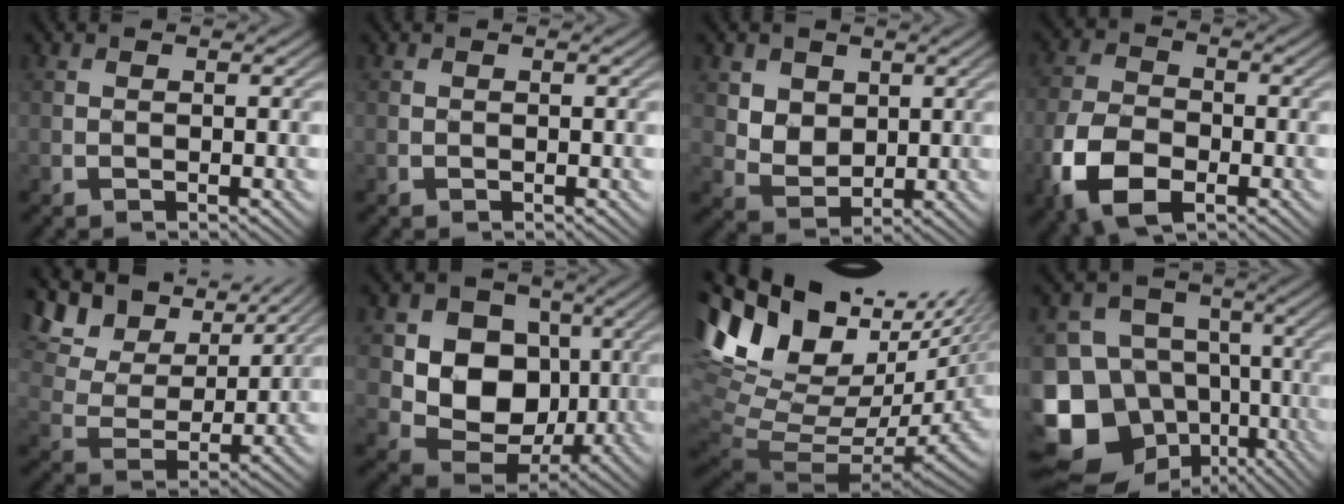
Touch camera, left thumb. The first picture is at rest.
{"total": 0.0}
{"total": 4.9, "force": [2.2, 3.8, 2.0], "torque": [-0.066, -0.020, 0.047]}
{"total": 9.9, "force": [-4.4, 6.1, 6.5], "torque": [-0.163, -0.018, -0.092]}
{"total": 13.9, "force": [9.3, 7.0, 7.6], "torque": [-0.198, 0.013, 0.147]}
{"total": 10.7, "force": [1.6, 8.9, 5.8], "torque": [-0.124, -0.007, 0.016]}
{"total": 17.4, "force": [4.7, 9.4, 13.9], "torque": [-0.237, 0.001, 0.133]}
{"total": 19.1, "force": [-8.7, 15.3, 7.3], "torque": [-0.206, -0.030, -0.133]}